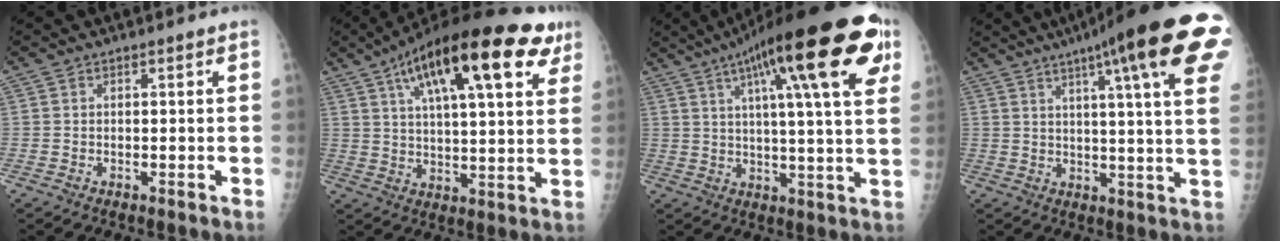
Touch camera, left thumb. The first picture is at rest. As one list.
[{"total": 25.0, "force": [12.5, 7.9, 20.1], "torque": [-0.296, -0.002, 0.188]}, {"total": 25.6, "force": [11.7, 5.6, 22.0], "torque": [-0.321, 0.001, 0.166]}, {"total": 23.6, "force": [12.2, 3.0, 20.0], "torque": [-0.251, -0.010, 0.147]}]